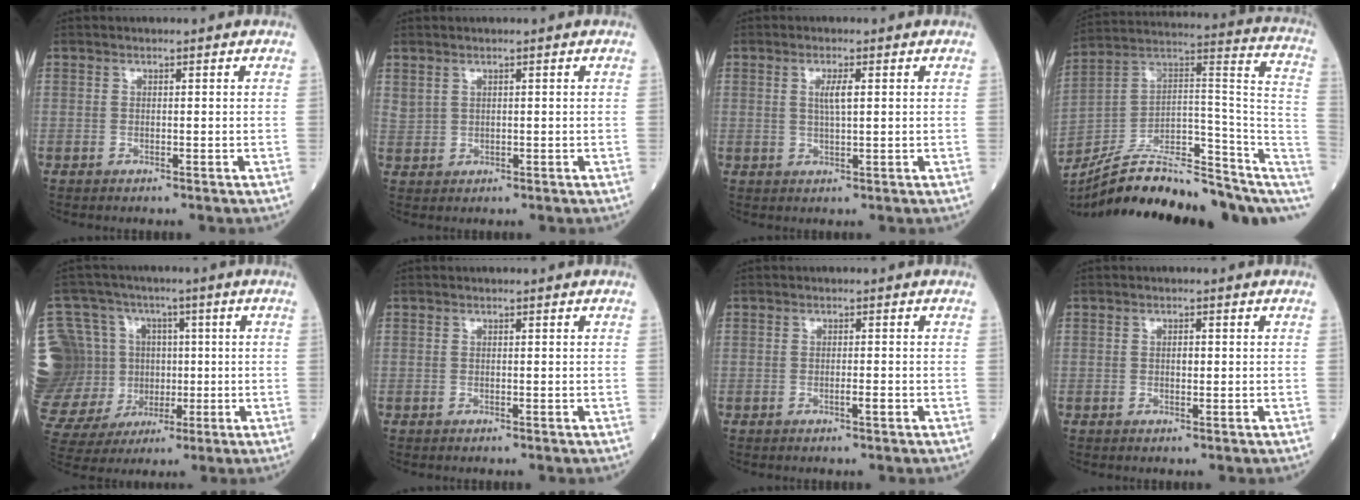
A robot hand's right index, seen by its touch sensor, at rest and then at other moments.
{"total": 1.3, "force": [1.1, 0.4, 0.5], "torque": [-0.009, 0.001, 0.028]}
{"total": 2.6, "force": [0.7, 0.3, 2.5], "torque": [-0.050, -0.001, 0.012]}
{"total": 22.5, "force": [-17.3, 5.6, 13.2], "torque": [-0.164, 0.046, -0.272]}
{"total": 22.5, "force": [0.4, 19.0, 12.0], "torque": [-0.323, 0.051, 0.036]}
{"total": 0.0}
{"total": 1.0, "force": [-0.4, 0.0, 0.9], "torque": [-0.014, 0.000, -0.007]}
{"total": 1.1, "force": [0.0, 0.5, 0.9], "torque": [-0.018, 0.001, 0.001]}